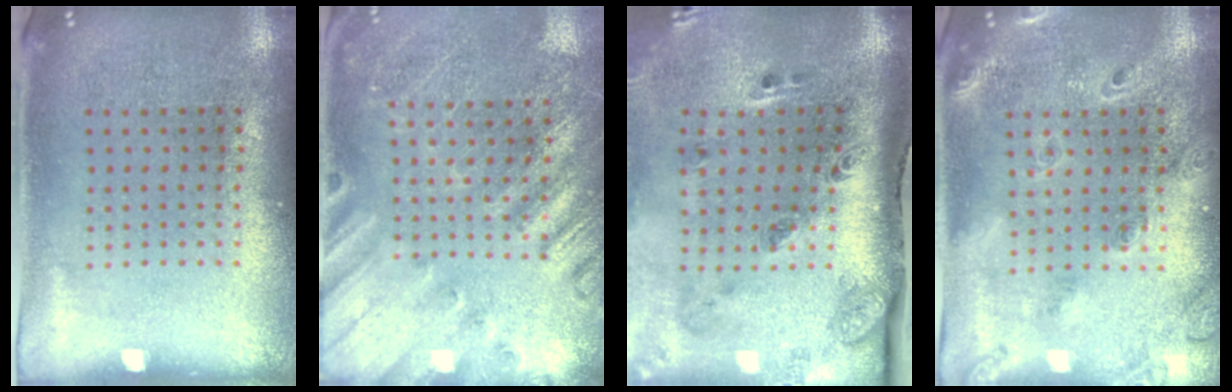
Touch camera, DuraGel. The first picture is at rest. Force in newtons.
{"total": 2.3, "press": 2.2, "slide": 0.6}
{"total": 3.4, "press": 2.1, "slide": 2.7}
{"total": 2.0, "press": 1.7, "slide": 0.9}